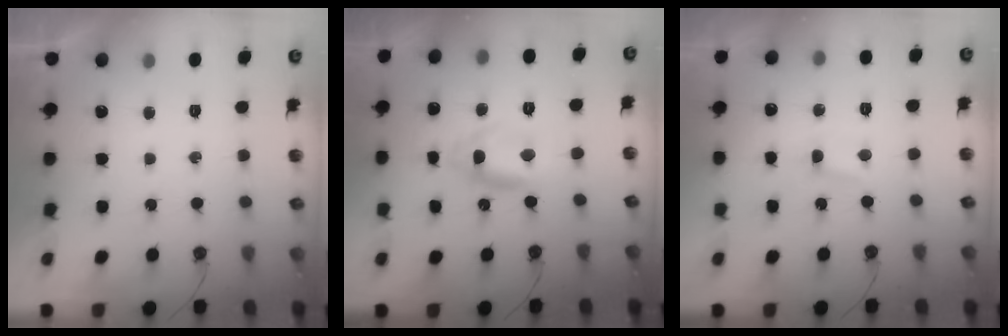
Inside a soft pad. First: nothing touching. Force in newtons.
{"total": 7.6, "press": 6.9, "slide": 3.2}
{"total": 2.0, "press": 2.0, "slide": 0.3}